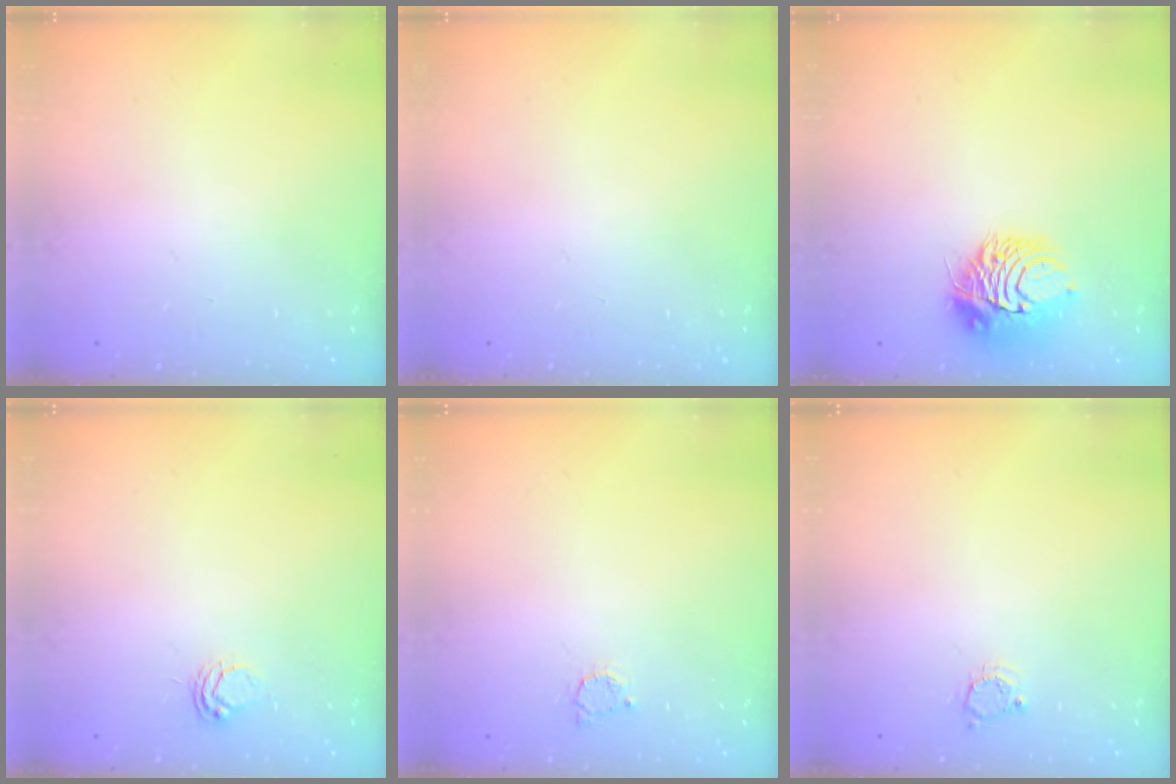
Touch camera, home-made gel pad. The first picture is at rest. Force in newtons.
{"total": 0.0}
{"total": 11.3, "press": 11.2, "slide": 0.6}
{"total": 5.5, "press": 5.5, "slide": 0.6}
{"total": 2.4, "press": 2.4, "slide": 0.3}
{"total": 3.4, "press": 3.4, "slide": 0.4}